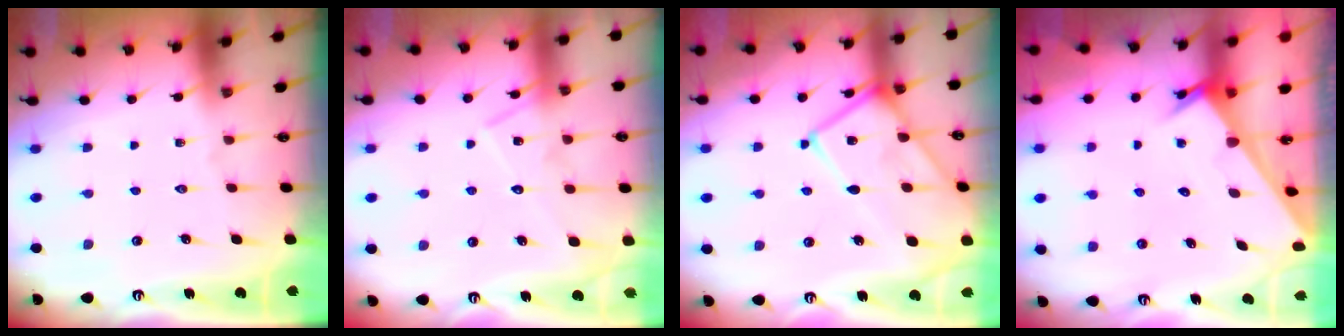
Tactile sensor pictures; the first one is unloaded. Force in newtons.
{"total": 11.9, "press": 11.8, "slide": 0.9}
{"total": 16.1, "press": 16.1, "slide": 1.4}
{"total": 2.4, "press": 2.4, "slide": 0.1}